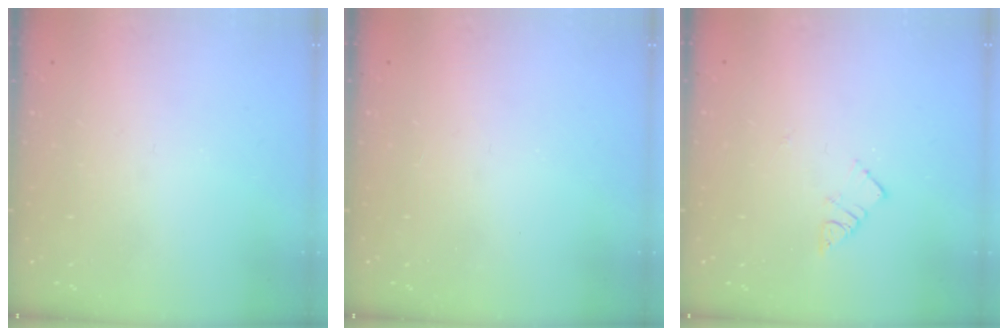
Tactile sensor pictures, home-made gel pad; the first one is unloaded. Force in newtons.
{"total": 3.4, "press": 3.3, "slide": 0.5}
{"total": 4.6, "press": 4.6, "slide": 0.2}